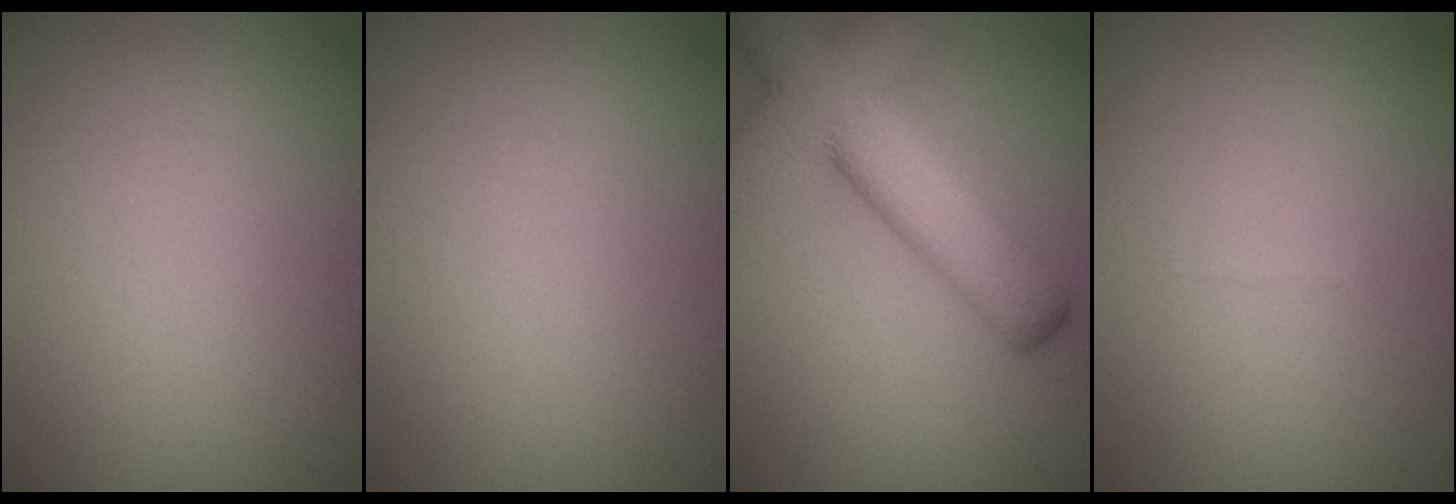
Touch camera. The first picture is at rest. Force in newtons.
{"total": 0.0}
{"total": 9.6, "press": 9.5, "slide": 0.6}
{"total": 0.0}